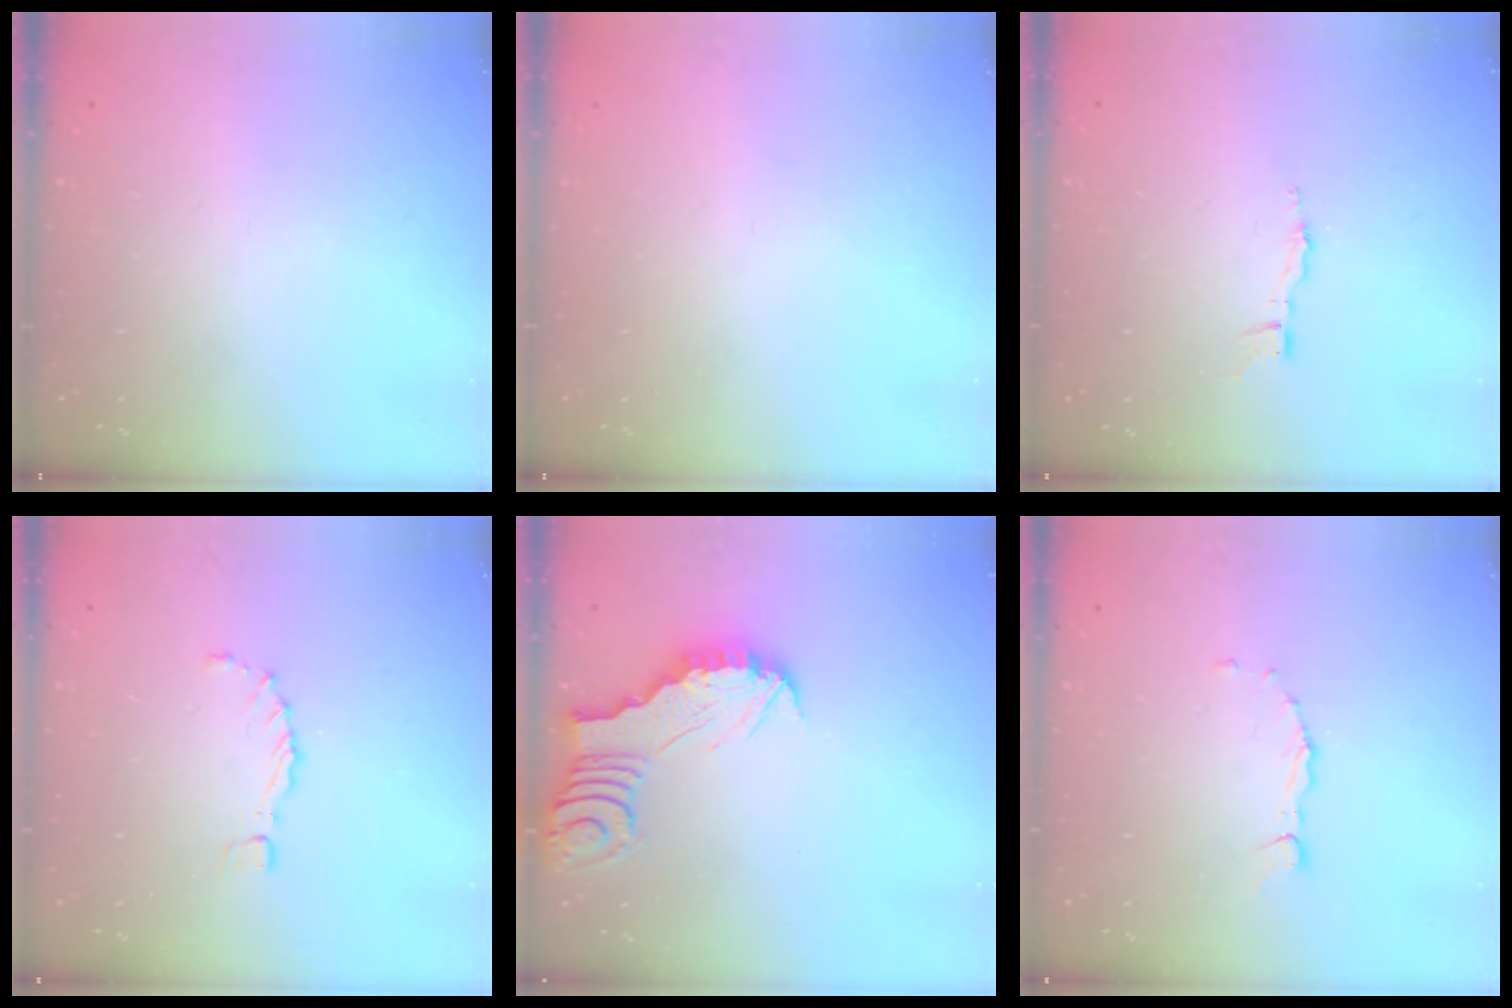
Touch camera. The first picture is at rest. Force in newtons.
{"total": 0.0}
{"total": 3.4, "press": 3.4, "slide": 0.3}
{"total": 0.9, "press": 0.9, "slide": 0.4}
{"total": 2.7, "press": 2.7, "slide": 0.1}
{"total": 1.9, "press": 1.9, "slide": 0.2}